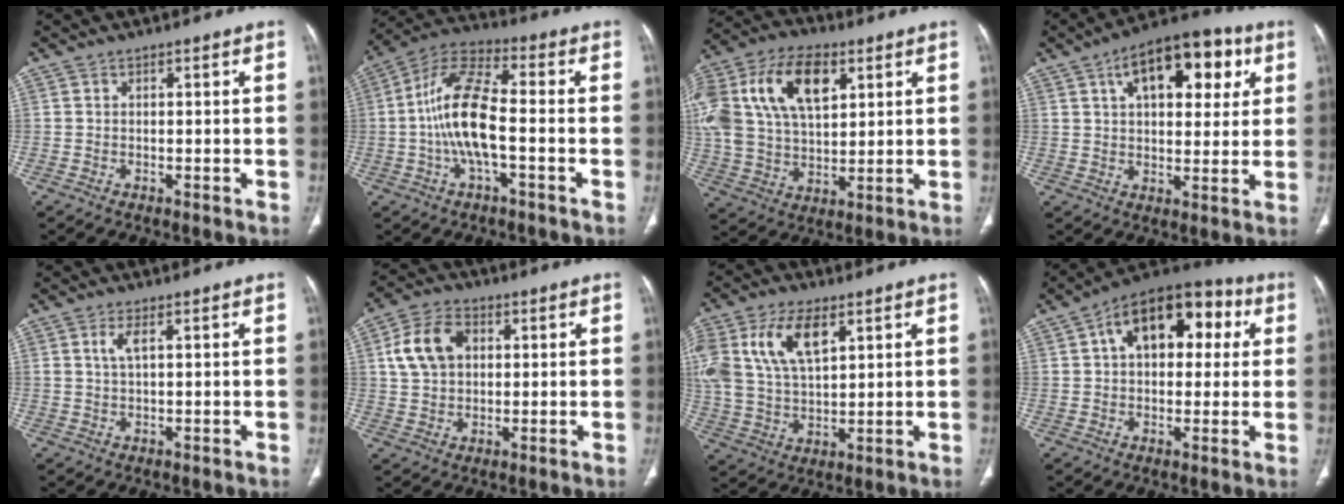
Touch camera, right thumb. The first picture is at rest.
{"total": 13.1, "force": [-1.8, 4.4, 12.2], "torque": [-0.258, 0.036, -0.040]}
{"total": 25.3, "force": [8.9, 15.4, 18.0], "torque": [-0.390, 0.029, 0.165]}
{"total": 17.2, "force": [6.6, 8.8, 13.2], "torque": [-0.148, 0.002, 0.094]}
{"total": 2.6, "force": [1.0, 0.9, 2.2], "torque": [-0.054, 0.001, 0.026]}
{"total": 9.9, "force": [2.5, 7.0, 6.5], "torque": [-0.113, 0.010, 0.044]}
{"total": 15.3, "force": [6.3, 8.3, 11.2], "torque": [-0.226, -0.009, 0.125]}
{"total": 17.6, "force": [4.8, 10.4, 13.4], "torque": [-0.151, 0.028, 0.061]}